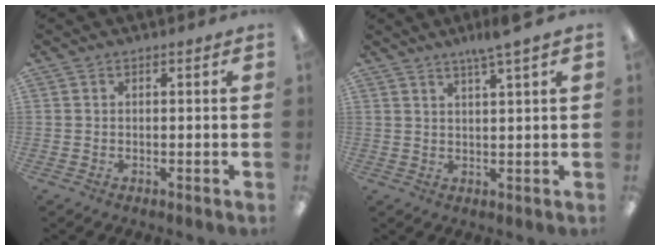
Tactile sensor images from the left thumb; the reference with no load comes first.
{"total": 4.3, "force": [3.2, -0.5, 2.8], "torque": [-0.061, -0.007, 0.055]}